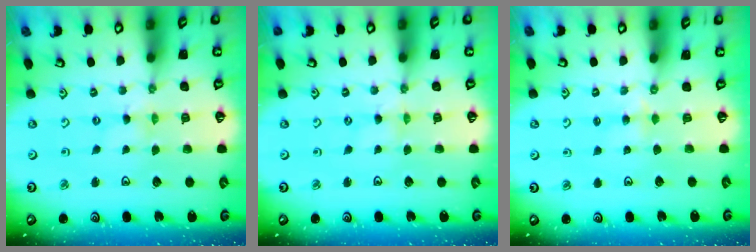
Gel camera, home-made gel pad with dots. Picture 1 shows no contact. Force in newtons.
{"total": 0.0}
{"total": 3.2, "press": 3.2, "slide": 0.5}